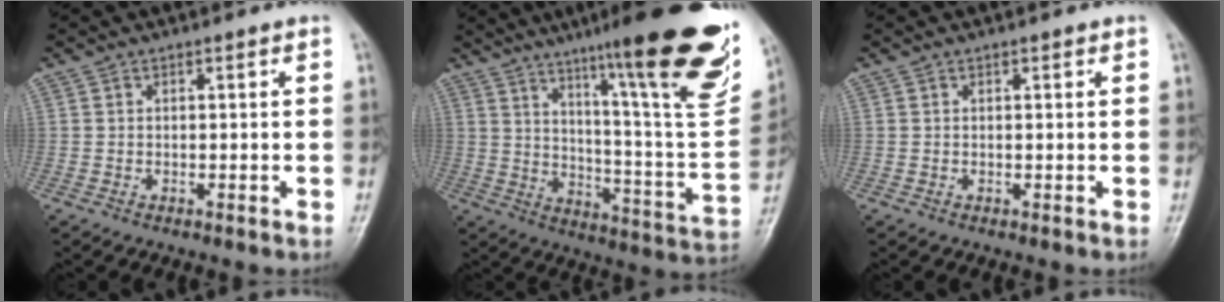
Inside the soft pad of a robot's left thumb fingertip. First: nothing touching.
{"total": 29.9, "force": [18.3, 4.0, 23.3], "torque": [-0.295, -0.074, 0.268]}
{"total": 0.7, "force": [0.4, 0.3, 0.5], "torque": [-0.005, -0.001, 0.004]}